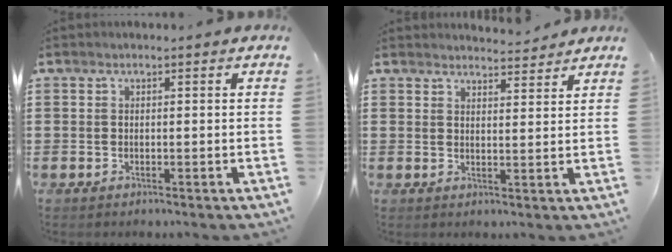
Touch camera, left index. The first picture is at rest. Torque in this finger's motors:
{"motor_torque": [-0.51, 0.43, -0.75, 0.01]}